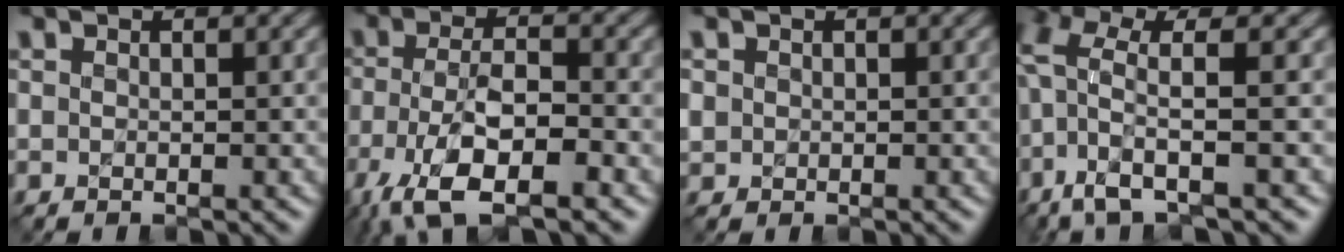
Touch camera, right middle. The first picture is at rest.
{"total": 8.4, "force": [-4.7, 3.0, 6.4], "torque": [-0.127, -0.006, -0.088]}
{"total": 0.7, "force": [0.2, 0.7, -0.2], "torque": [0.006, 0.002, 0.003]}
{"total": 5.1, "force": [-0.7, 1.1, 5.0], "torque": [-0.106, 0.006, -0.019]}